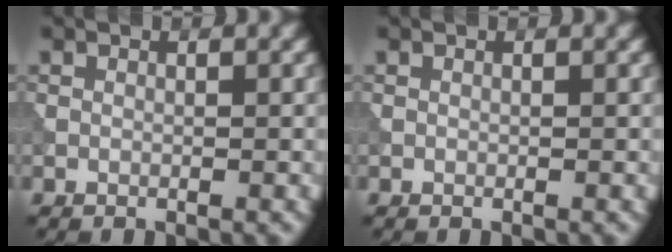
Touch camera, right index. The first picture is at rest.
{"total": 0.0}